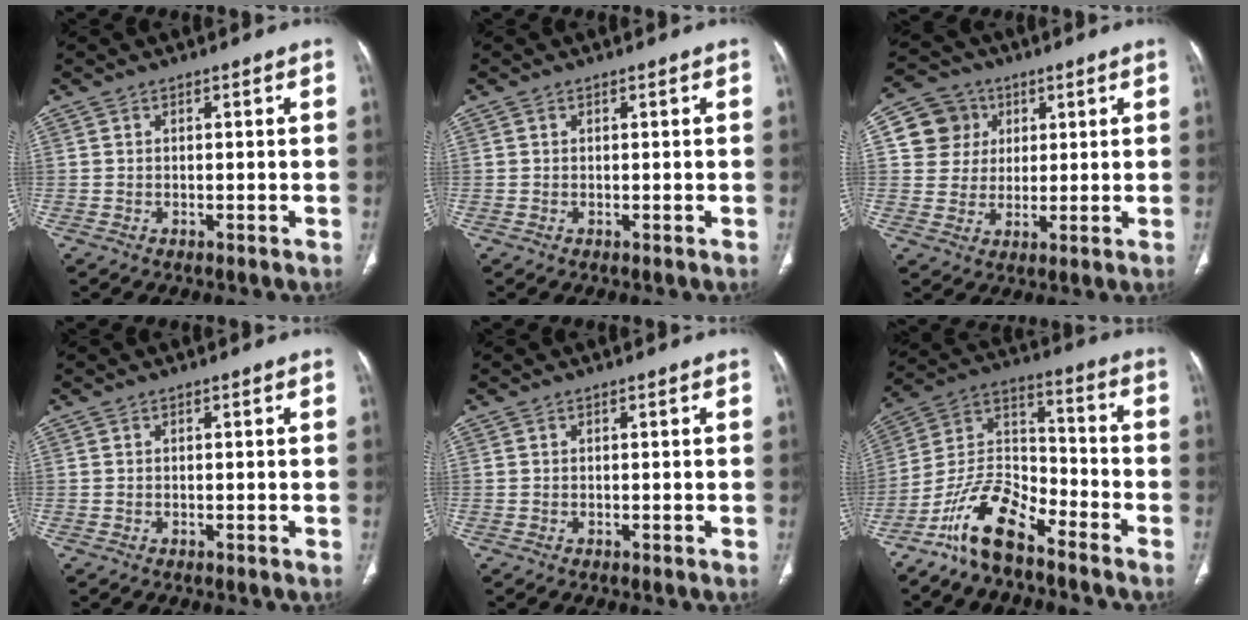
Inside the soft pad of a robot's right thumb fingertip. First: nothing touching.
{"total": 0.0}
{"total": 8.8, "force": [2.7, 8.2, 1.8], "torque": [0.003, -0.001, 0.046]}
{"total": 0.0}
{"total": 0.0}
{"total": 12.5, "force": [-9.2, 4.6, 7.1], "torque": [-0.127, 0.076, -0.185]}